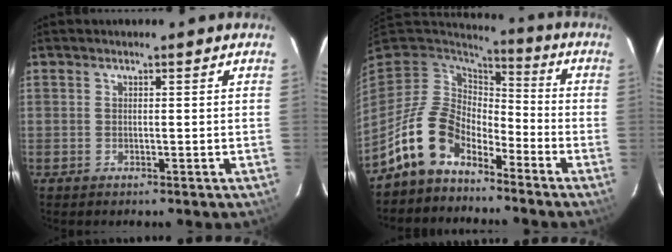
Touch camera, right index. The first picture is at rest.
{"total": 12.2, "force": [-8.5, 6.9, 5.6], "torque": [-0.119, 0.017, -0.157]}